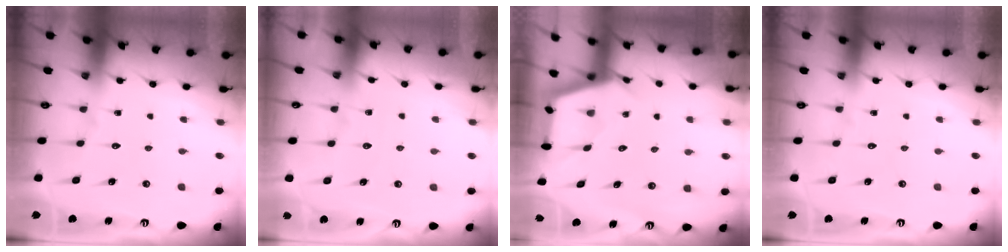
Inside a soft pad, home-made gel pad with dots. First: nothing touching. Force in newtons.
{"total": 3.1, "press": 3.1, "slide": 0.4}
{"total": 2.7, "press": 2.6, "slide": 0.4}
{"total": 0.0}